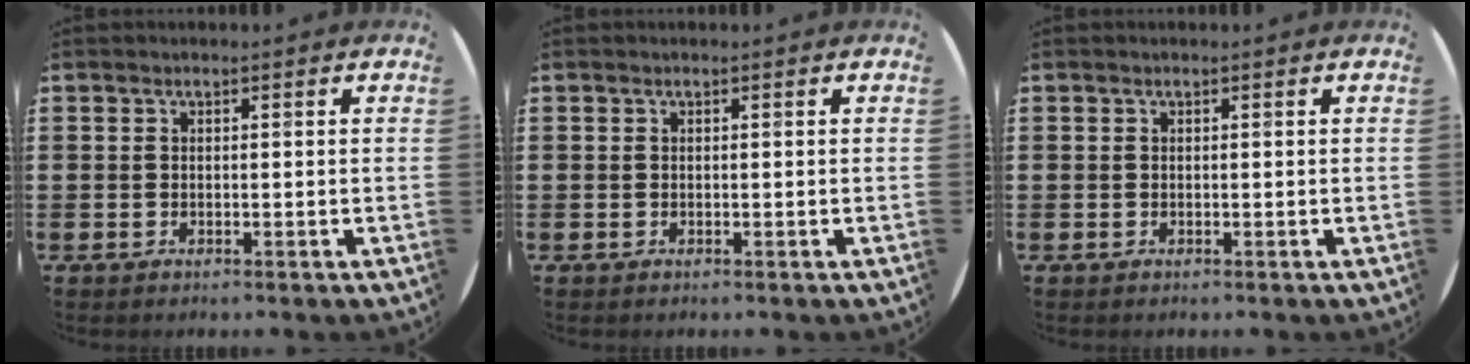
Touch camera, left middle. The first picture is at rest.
{"total": 0.0}
{"total": 0.0}